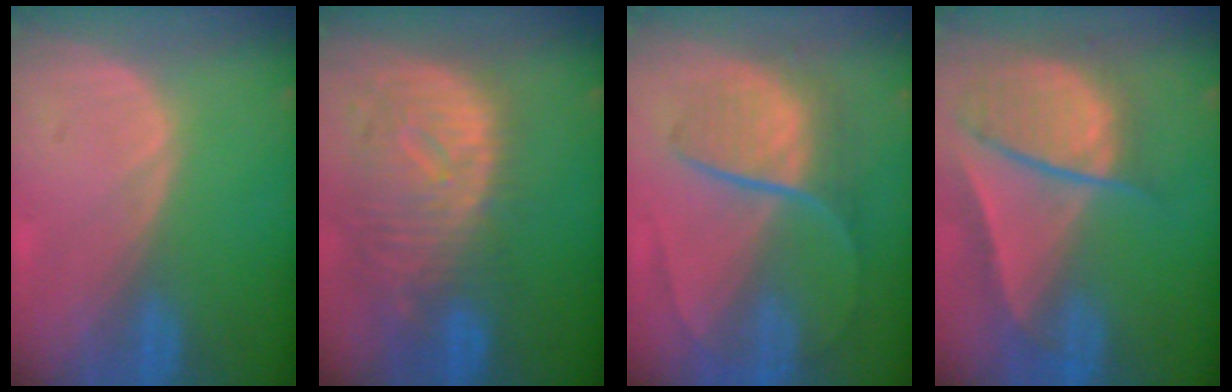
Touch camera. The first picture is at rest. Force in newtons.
{"total": 11.9, "press": 10.2, "slide": 6.1}
{"total": 8.9, "press": 7.5, "slide": 4.9}
{"total": 9.5, "press": 8.1, "slide": 4.9}